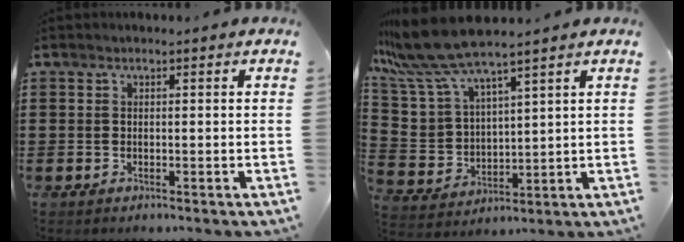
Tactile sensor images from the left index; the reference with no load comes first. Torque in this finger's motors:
{"motor_torque": [1.33, -0.81, 1.05, 0.21]}